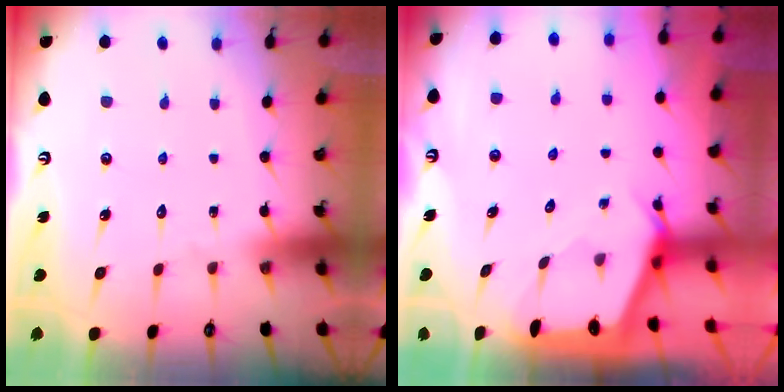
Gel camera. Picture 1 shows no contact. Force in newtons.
{"total": 2.3, "press": 2.3, "slide": 0.3}